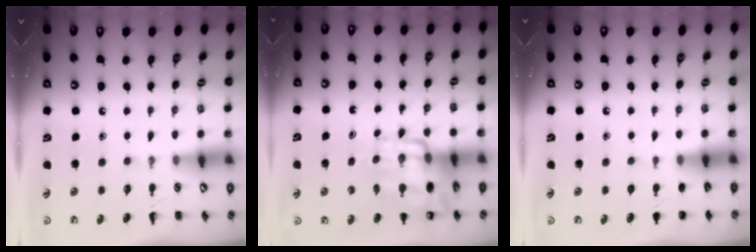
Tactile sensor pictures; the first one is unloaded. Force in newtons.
{"total": 14.7, "press": 14.2, "slide": 3.8}
{"total": 1.1, "press": 1.1, "slide": 0.2}